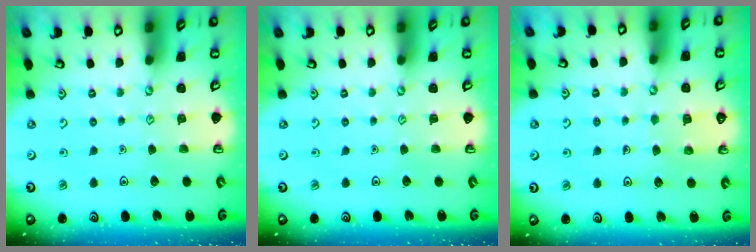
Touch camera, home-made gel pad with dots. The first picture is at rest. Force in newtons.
{"total": 0.0}
{"total": 4.7, "press": 4.6, "slide": 0.4}